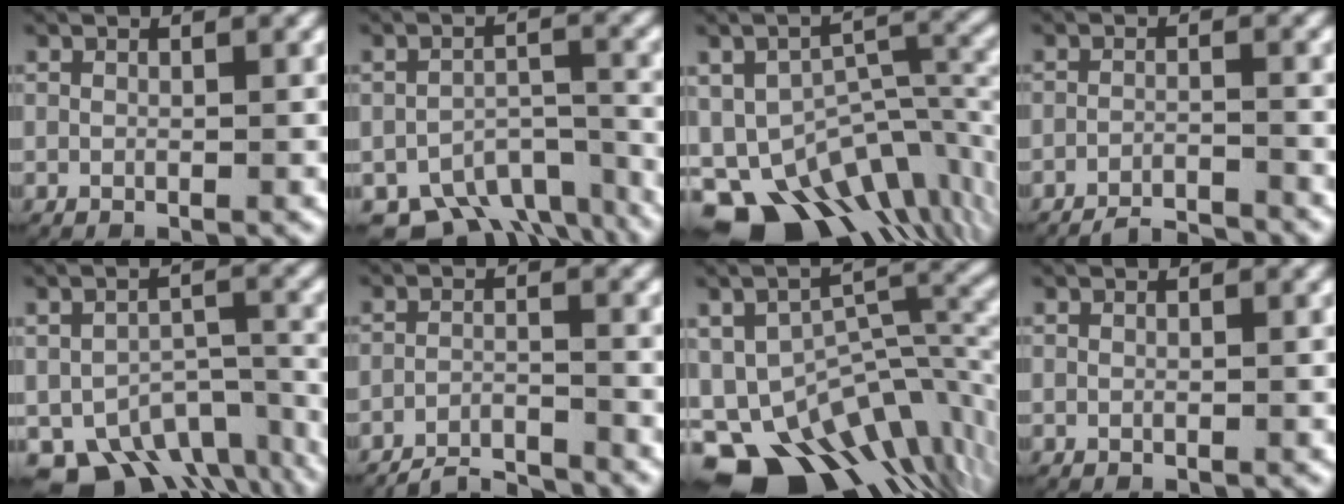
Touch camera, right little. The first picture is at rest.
{"total": 8.2, "force": [-6.4, 4.1, 3.3], "torque": [-0.040, -0.014, -0.103]}
{"total": 16.7, "force": [-8.9, 11.2, 8.6], "torque": [-0.147, -0.048, -0.133]}
{"total": 7.7, "force": [-7.5, 1.5, 0.9], "torque": [0.005, -0.019, -0.123]}
{"total": 10.5, "force": [-6.9, 6.4, 4.5], "torque": [-0.063, -0.024, -0.108]}
{"total": 7.4, "force": [-7.2, 1.4, 1.0], "torque": [-0.003, -0.021, -0.119]}
{"total": 18.4, "force": [-9.7, 12.1, 9.9], "torque": [-0.170, -0.057, -0.139]}
{"total": 0.0}